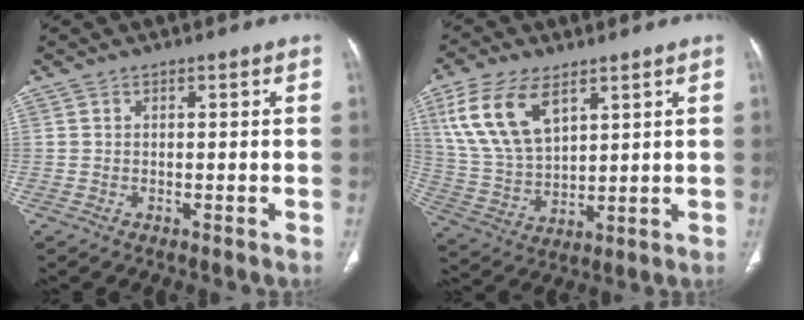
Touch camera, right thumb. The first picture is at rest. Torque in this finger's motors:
{"motor_torque": [-0.98, 1.58, 1.03, 0.61, 0.40]}